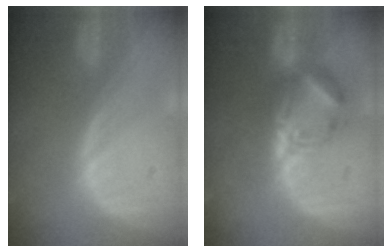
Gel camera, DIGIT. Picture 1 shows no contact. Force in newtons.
{"total": 5.7, "press": 5.6, "slide": 1.2}